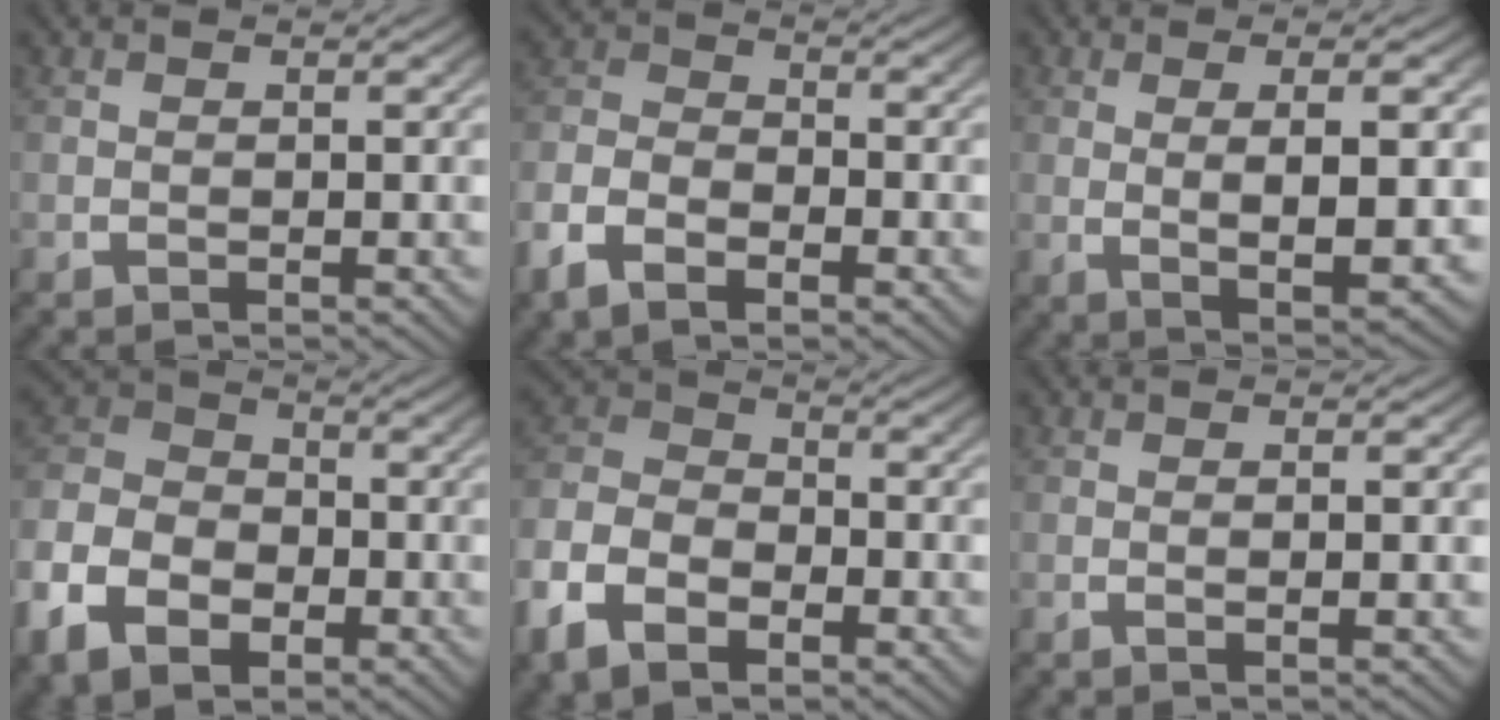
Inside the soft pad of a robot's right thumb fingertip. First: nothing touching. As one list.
[{"total": 4.9, "force": [-2.0, 3.4, 3.0], "torque": [-0.072, -0.009, -0.038]}, {"total": 6.2, "force": [0.0, 2.3, 5.7], "torque": [-0.119, -0.020, 0.016]}, {"total": 10.2, "force": [-2.0, 7.9, 6.1], "torque": [-0.128, -0.020, -0.029]}, {"total": 8.2, "force": [-2.0, 6.2, 5.1], "torque": [-0.114, -0.017, -0.036]}, {"total": 1.0, "force": [0.2, 0.2, 1.0], "torque": [-0.020, 0.001, 0.003]}]